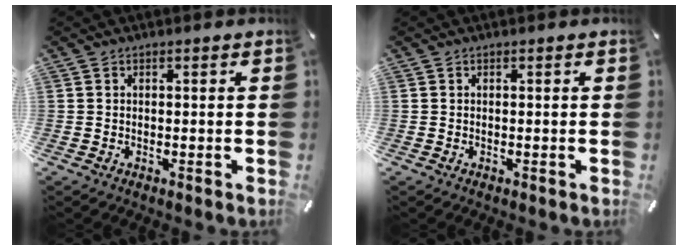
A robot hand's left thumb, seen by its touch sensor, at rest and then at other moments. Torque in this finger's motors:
{"motor_torque": [0.00, 0.01, 0.00, 0.00, 0.00]}